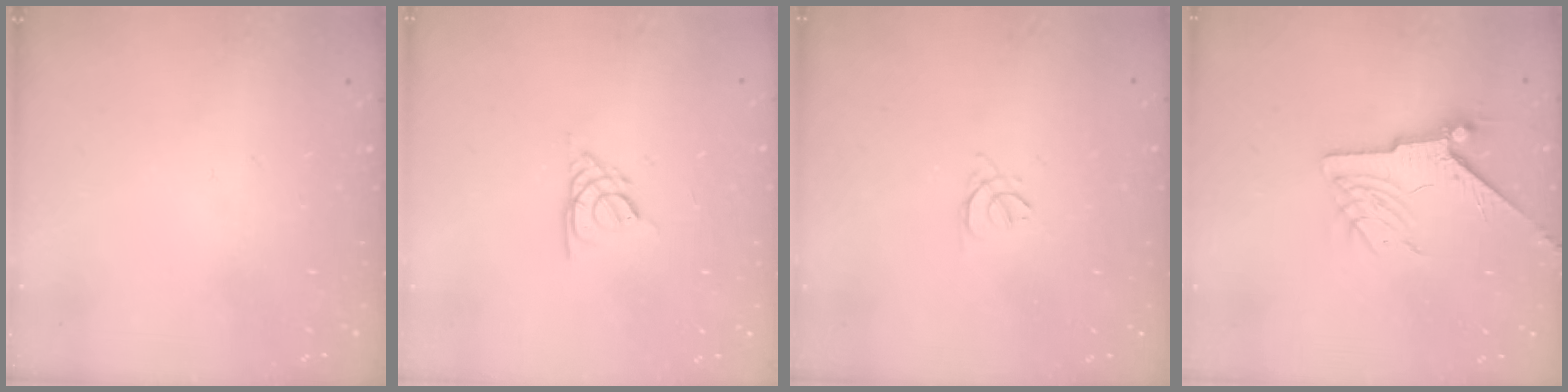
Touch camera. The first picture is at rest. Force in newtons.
{"total": 2.7, "press": 2.7, "slide": 0.4}
{"total": 1.5, "press": 1.4, "slide": 0.6}
{"total": 7.3, "press": 7.2, "slide": 1.0}